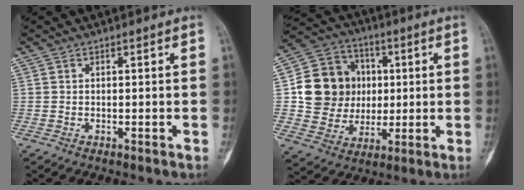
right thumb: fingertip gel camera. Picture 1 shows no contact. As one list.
[{"total": 15.7, "force": [1.7, 14.1, 6.8], "torque": [-0.083, 0.014, 0.038]}]